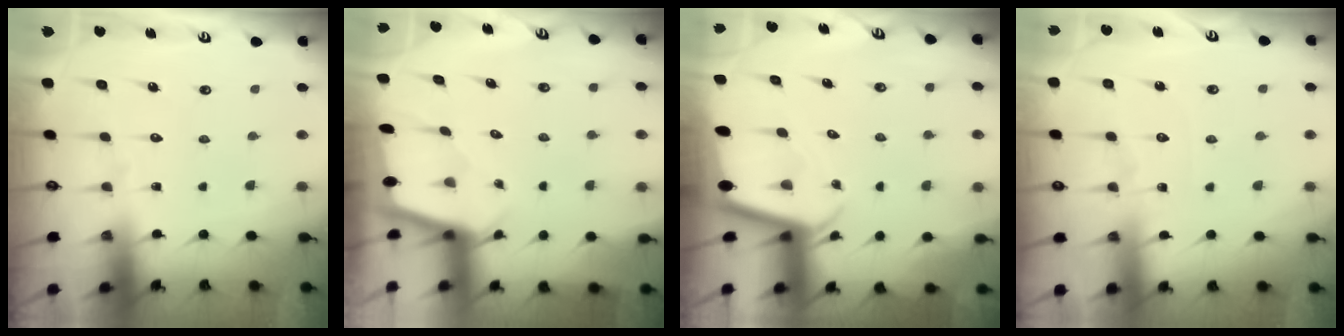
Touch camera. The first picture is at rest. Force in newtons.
{"total": 1.7, "press": 1.7, "slide": 0.2}
{"total": 2.0, "press": 2.0, "slide": 0.1}
{"total": 3.5, "press": 3.5, "slide": 0.5}